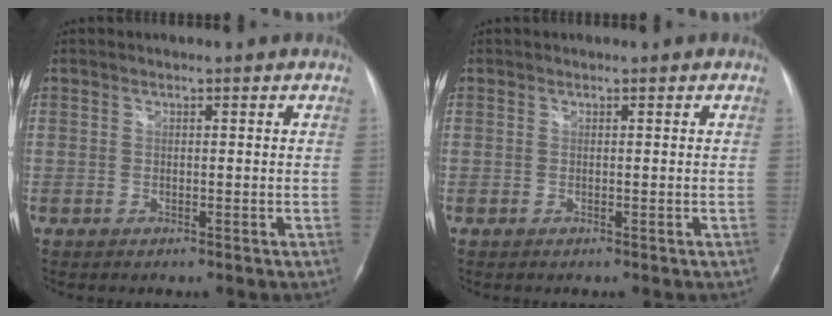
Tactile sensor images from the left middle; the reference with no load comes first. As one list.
[{"total": 0.0}]